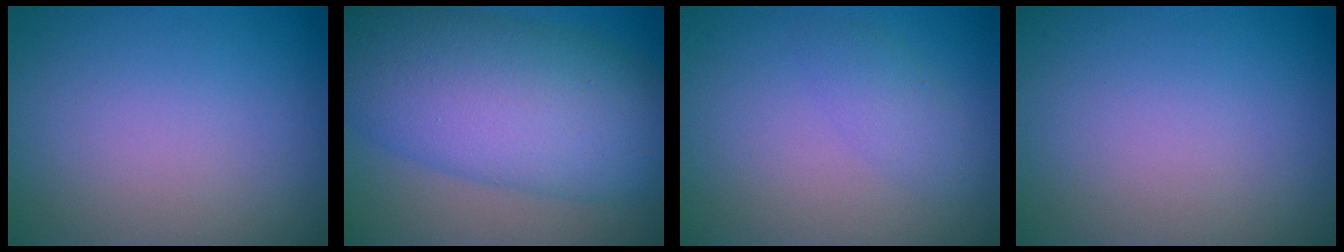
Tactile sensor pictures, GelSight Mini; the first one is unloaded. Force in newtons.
{"total": 11.8, "press": 11.8, "slide": 0.1}
{"total": 1.9, "press": 1.9, "slide": 0.0}
{"total": 0.0}